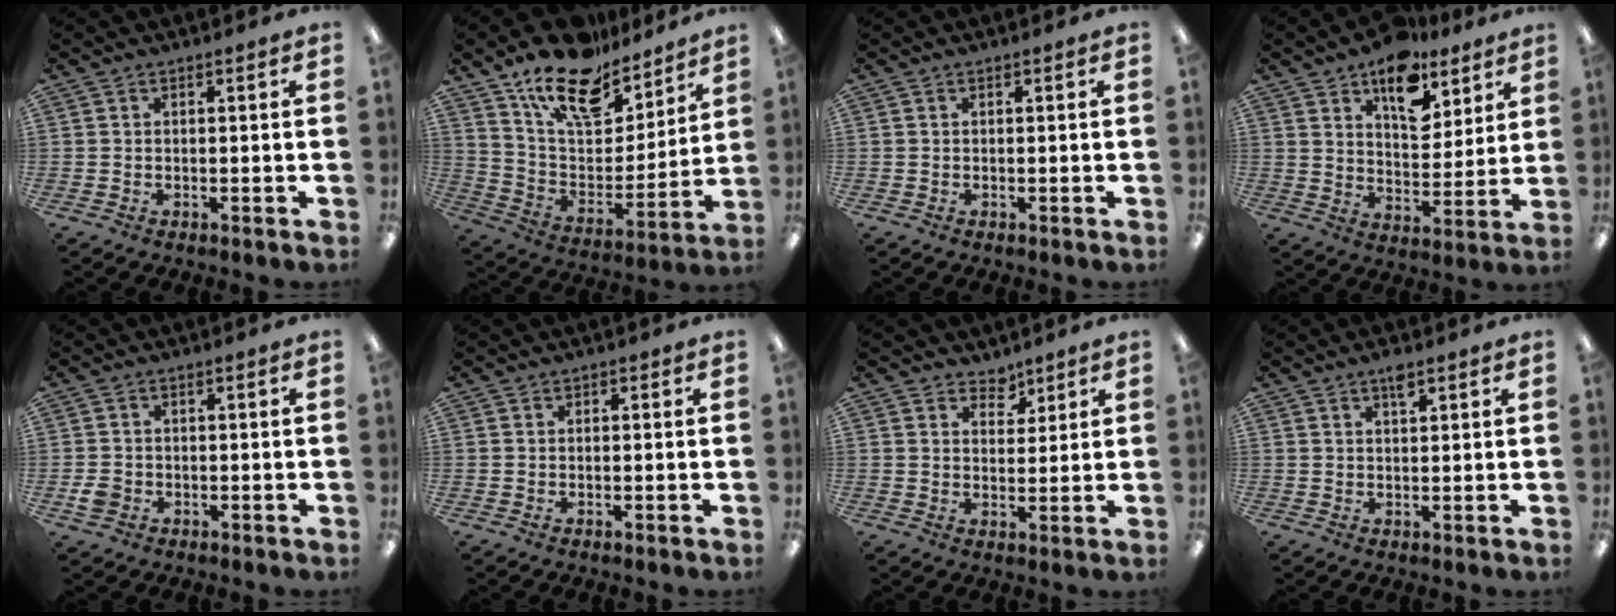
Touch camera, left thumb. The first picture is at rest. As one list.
[{"total": 18.4, "force": [14.1, 8.4, 8.2], "torque": [-0.144, -0.095, 0.248]}, {"total": 0.0}, {"total": 14.2, "force": [9.4, 7.8, 7.1], "torque": [-0.090, -0.056, 0.165]}, {"total": 2.9, "force": [-0.8, 2.5, 1.2], "torque": [-0.018, 0.000, -0.018]}, {"total": 0.0}, {"total": 4.3, "force": [3.5, 2.5, 0.5], "torque": [0.001, -0.021, 0.061]}, {"total": 3.2, "force": [2.1, 1.2, 2.0], "torque": [-0.029, -0.005, 0.034]}]